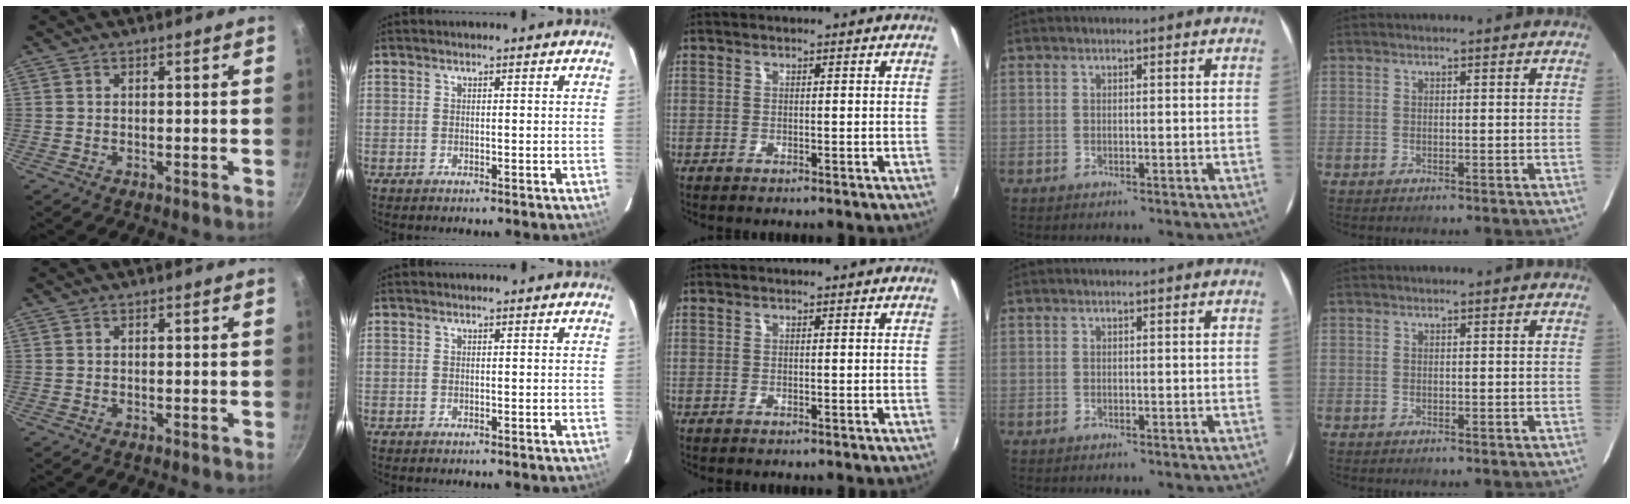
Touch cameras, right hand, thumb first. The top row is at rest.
{}